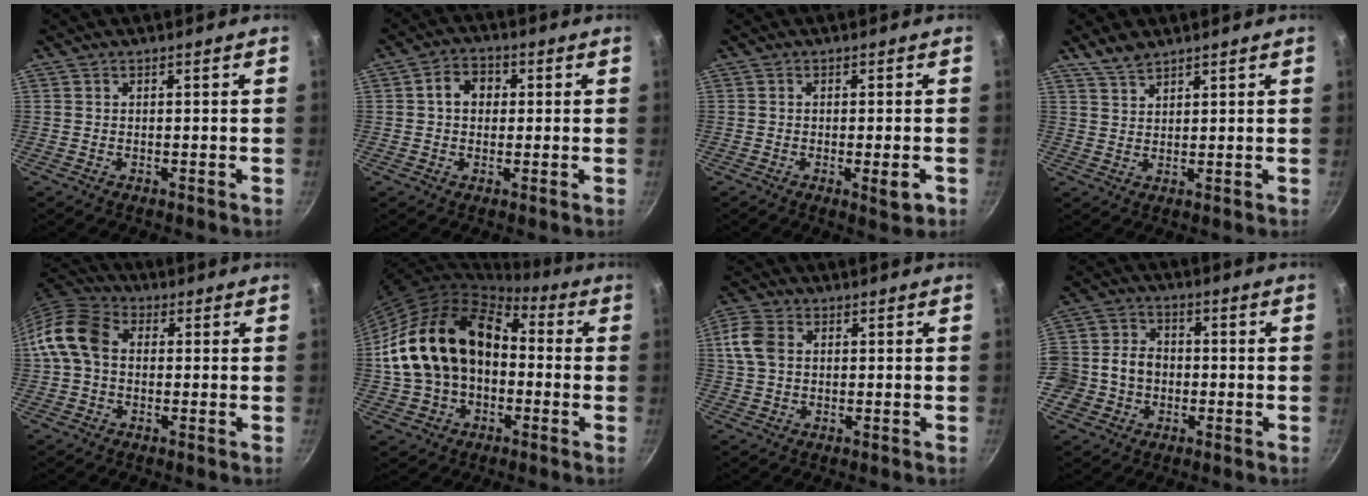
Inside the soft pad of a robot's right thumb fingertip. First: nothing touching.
{"total": 5.5, "force": [0.8, 4.4, 3.2], "torque": [-0.027, 0.012, 0.005]}
{"total": 3.9, "force": [-1.3, 0.9, 3.5], "torque": [-0.053, 0.000, -0.018]}
{"total": 3.9, "force": [3.3, 1.5, 1.5], "torque": [-0.024, -0.010, 0.066]}
{"total": 10.0, "force": [0.5, 7.5, 6.6], "torque": [-0.109, 0.026, -0.010]}
{"total": 20.8, "force": [-0.4, 15.0, 14.4], "torque": [-0.246, 0.055, -0.006]}
{"total": 6.5, "force": [1.1, 4.8, 4.3], "torque": [-0.086, 0.006, 0.011]}
{"total": 11.6, "force": [-1.9, 10.1, 5.6], "torque": [-0.093, 0.031, -0.042]}